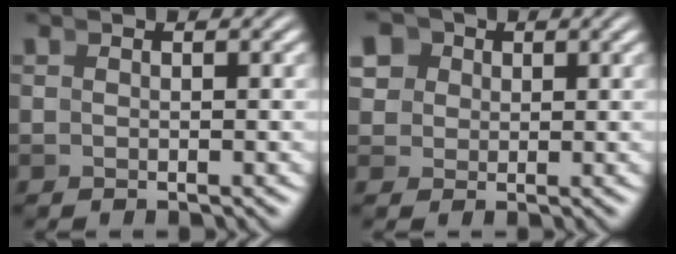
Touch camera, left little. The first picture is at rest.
{"total": 6.2, "force": [2.6, 5.0, 2.6], "torque": [-0.060, 0.005, 0.041]}